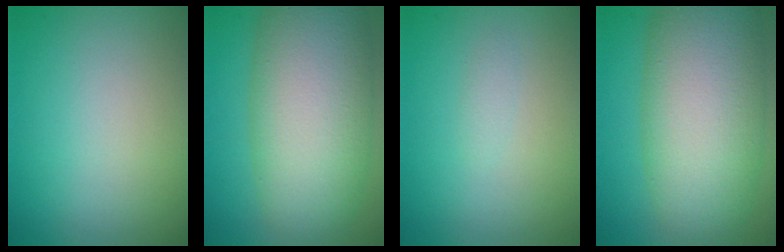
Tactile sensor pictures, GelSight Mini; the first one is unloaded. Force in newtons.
{"total": 11.6, "press": 11.5, "slide": 0.5}
{"total": 0.6, "press": 0.6, "slide": 0.1}
{"total": 11.7, "press": 11.7, "slide": 0.6}